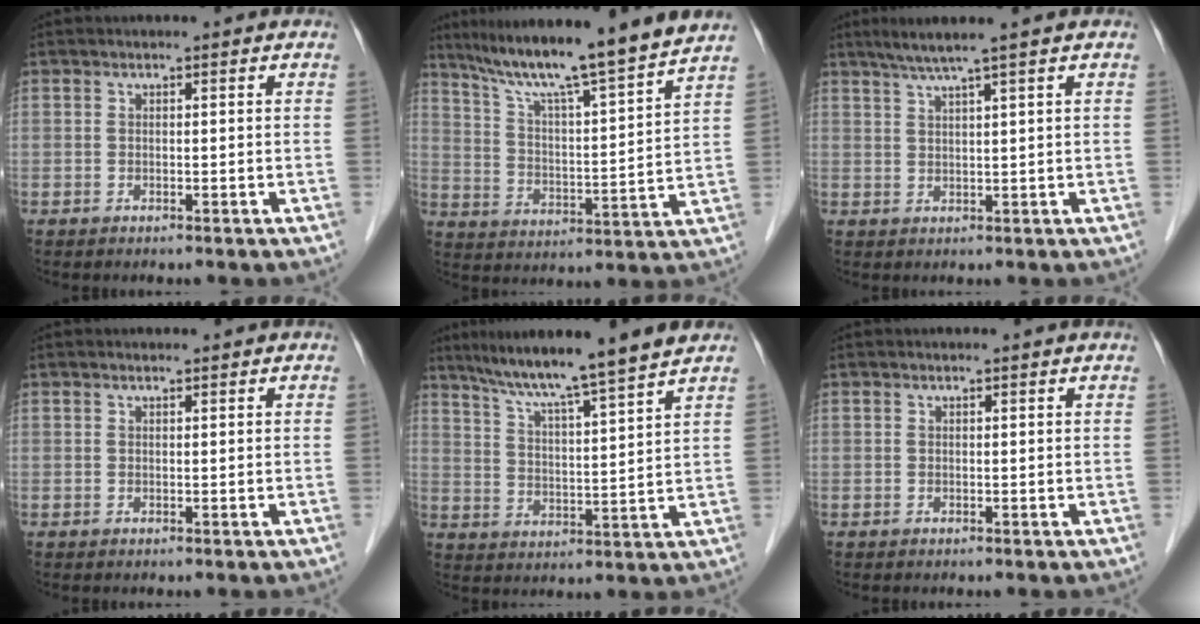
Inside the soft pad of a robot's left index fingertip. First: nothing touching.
{"total": 16.5, "force": [14.4, -1.5, 7.9], "torque": [-0.136, -0.010, 0.221]}
{"total": 4.3, "force": [3.1, -1.2, 2.8], "torque": [-0.056, 0.005, 0.062]}
{"total": 0.6, "force": [0.6, 0.1, 0.1], "torque": [-0.012, 0.005, 0.011]}
{"total": 12.6, "force": [10.8, -1.4, 6.3], "torque": [-0.106, 0.012, 0.170]}
{"total": 0.6, "force": [0.5, -0.1, 0.1], "torque": [-0.007, -0.002, 0.012]}